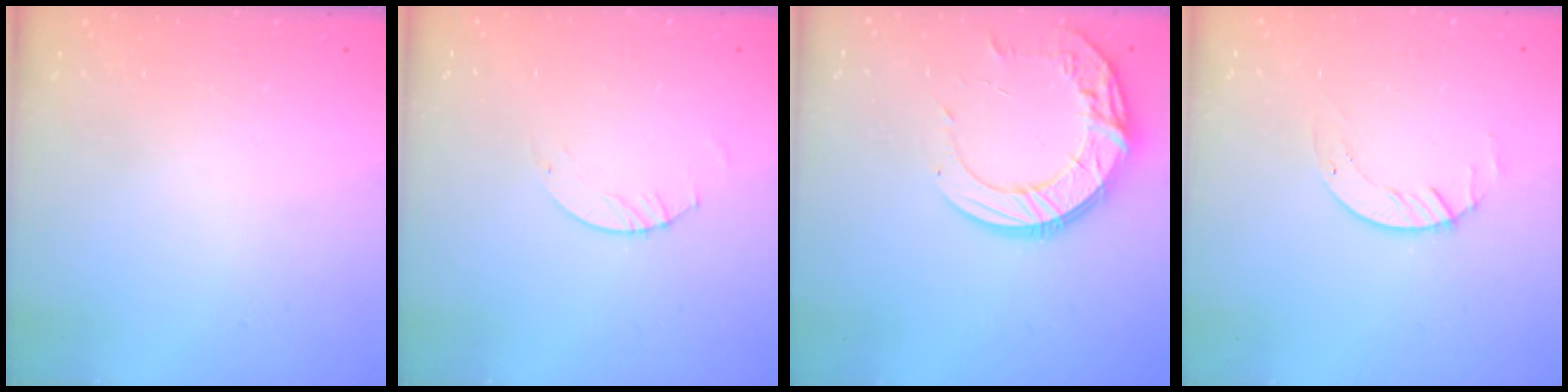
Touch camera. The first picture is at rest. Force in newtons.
{"total": 2.0, "press": 2.0, "slide": 0.2}
{"total": 13.6, "press": 13.5, "slide": 1.2}
{"total": 2.6, "press": 2.6, "slide": 0.3}